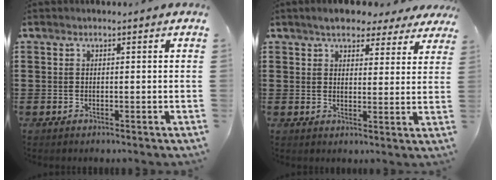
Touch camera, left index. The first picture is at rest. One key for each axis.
{"total": 4.9, "fx": 4.3, "fy": 1.8, "fz": 1.4, "tx": -0.038, "ty": -0.004, "tz": 0.078}